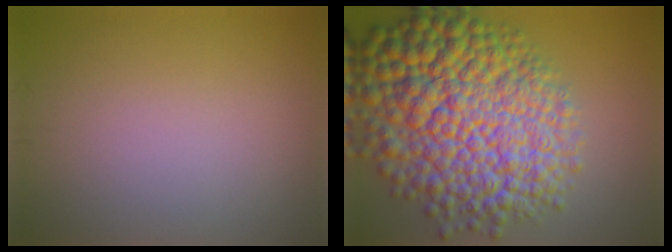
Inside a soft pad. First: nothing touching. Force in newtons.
{"total": 15.3, "press": 15.2, "slide": 0.3}